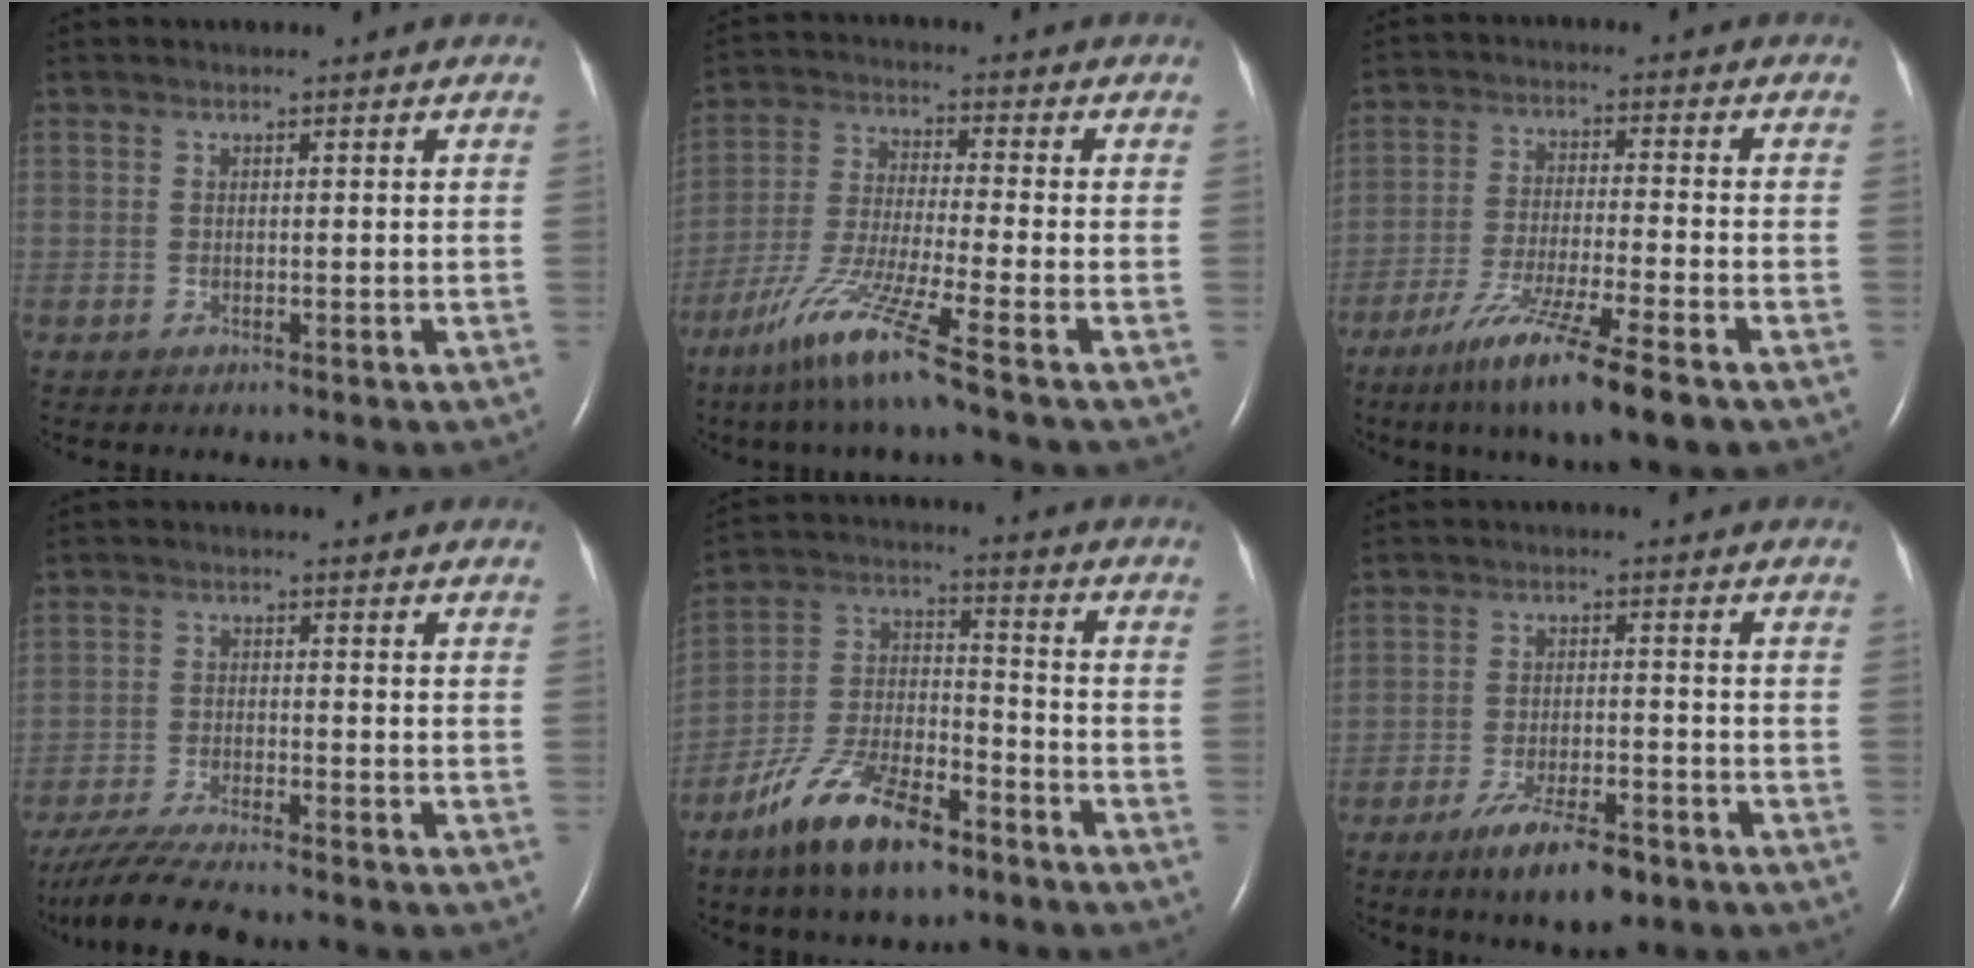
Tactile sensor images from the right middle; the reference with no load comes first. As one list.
[{"total": 11.0, "force": [-7.0, -1.3, 8.4], "torque": [-0.175, -0.040, -0.137]}, {"total": 12.0, "force": [-7.6, -0.1, 9.2], "torque": [-0.176, -0.038, -0.133]}, {"total": 9.3, "force": [-8.1, 0.3, 4.5], "torque": [-0.082, -0.028, -0.137]}, {"total": 11.1, "force": [-7.3, -1.2, 8.4], "torque": [-0.176, -0.040, -0.142]}, {"total": 8.5, "force": [-5.7, 2.1, 6.0], "torque": [-0.107, -0.010, -0.092]}]